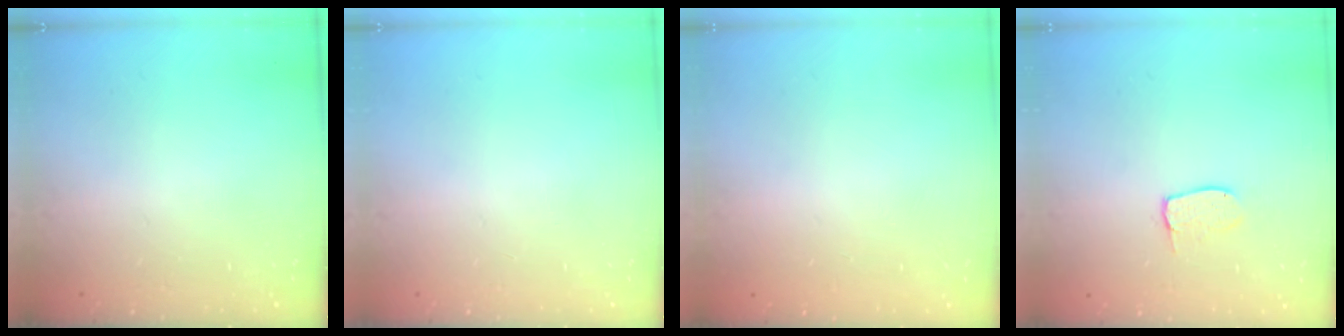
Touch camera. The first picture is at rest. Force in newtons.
{"total": 0.0}
{"total": 0.0}
{"total": 4.3, "press": 4.3, "slide": 0.2}